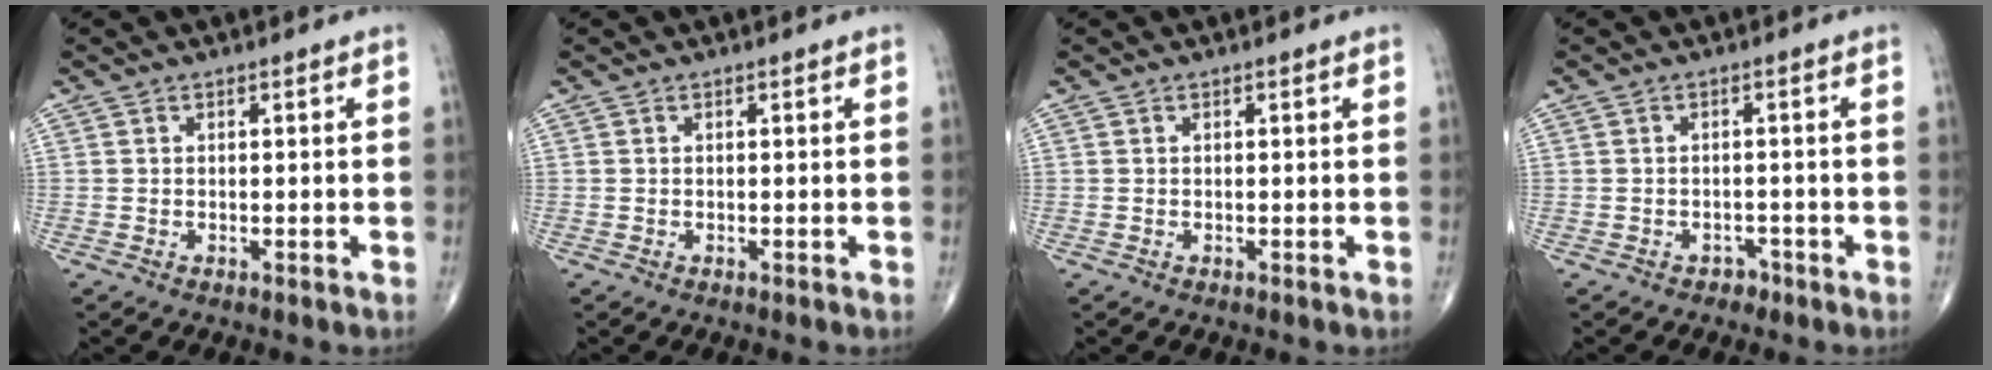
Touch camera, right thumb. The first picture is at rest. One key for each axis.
{"total": 0.0}
{"total": 0.0}
{"total": 1.6, "fx": -1.2, "fy": 1.1, "fz": 0.1, "tx": 0.002, "ty": 0.008, "tz": -0.020}